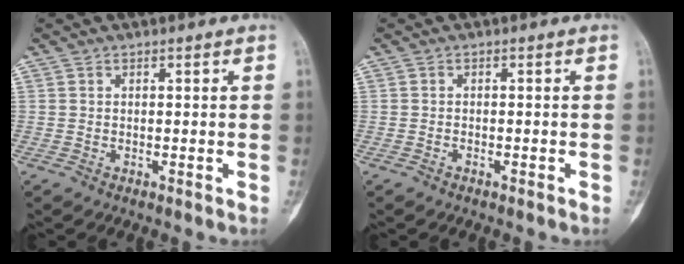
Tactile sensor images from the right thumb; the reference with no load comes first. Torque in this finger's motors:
{"motor_torque": [-0.34, -0.12, 0.16, 0.04, 0.04]}